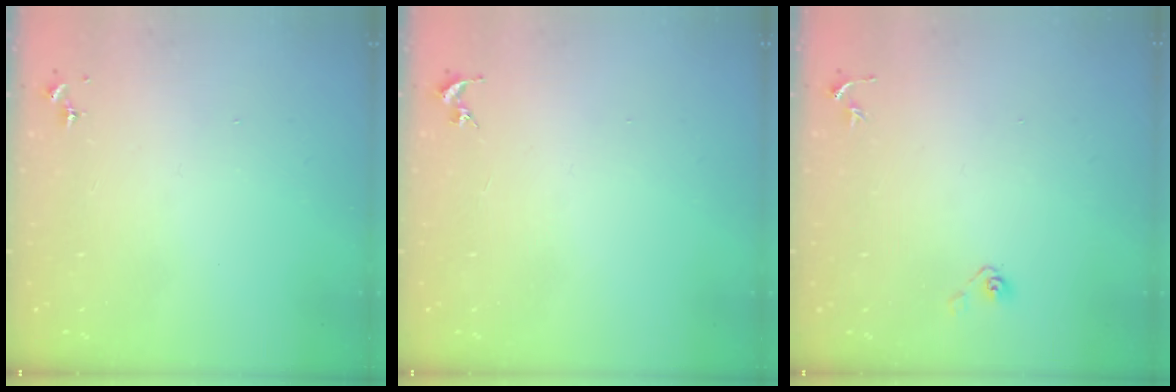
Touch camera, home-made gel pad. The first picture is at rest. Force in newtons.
{"total": 0.0}
{"total": 3.9, "press": 3.3, "slide": 2.0}